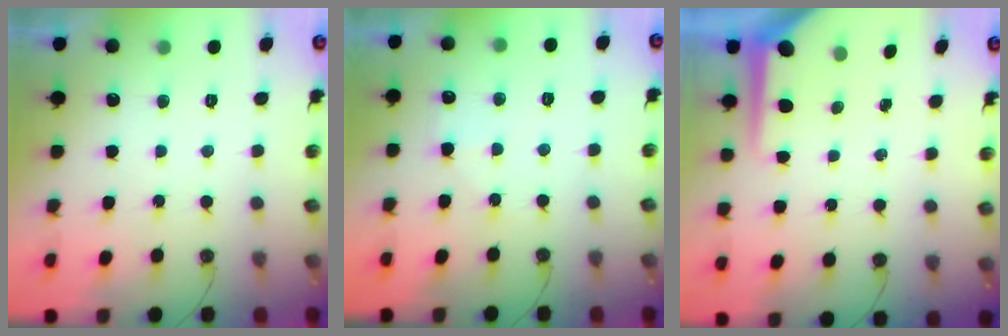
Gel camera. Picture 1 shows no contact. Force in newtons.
{"total": 4.9, "press": 4.9, "slide": 0.6}
{"total": 8.7, "press": 8.6, "slide": 0.9}